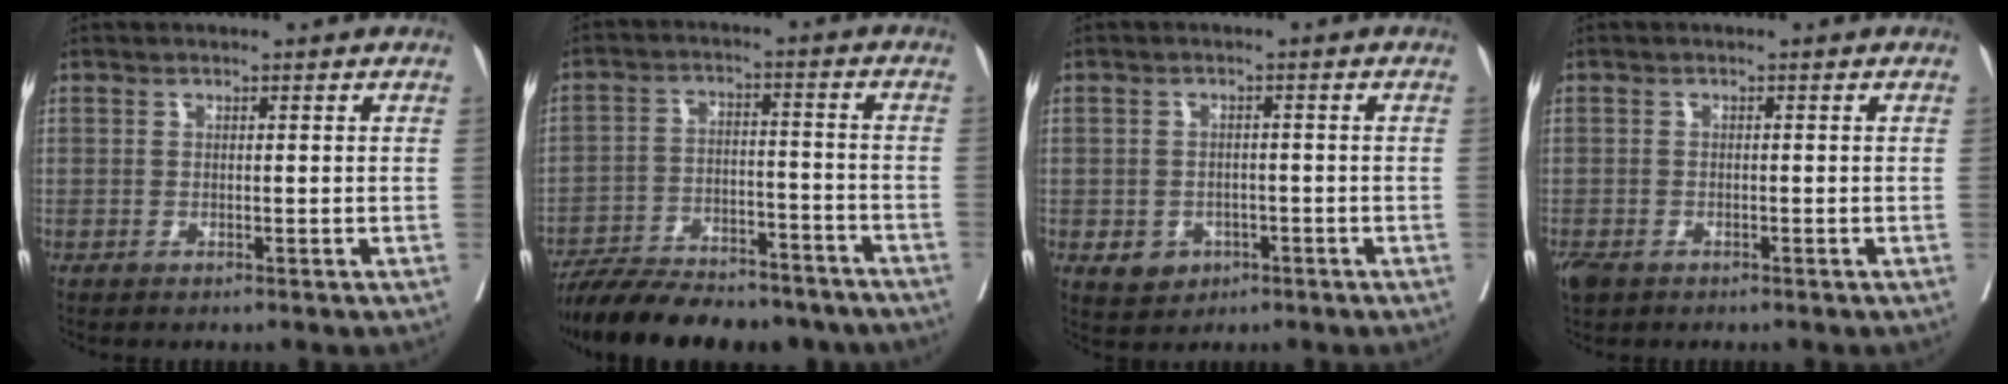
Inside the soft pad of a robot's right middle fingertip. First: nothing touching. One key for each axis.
{"total": 19.2, "fx": -16.7, "fy": 5.1, "fz": 7.9, "tx": -0.145, "ty": -0.005, "tz": -0.247}
{"total": 3.9, "fx": -1.5, "fy": 3.3, "fz": 1.3, "tx": -0.020, "ty": 0.002, "tz": -0.015}
{"total": 2.6, "fx": -1.7, "fy": 1.5, "fz": 1.2, "tx": -0.029, "ty": -0.005, "tz": -0.028}